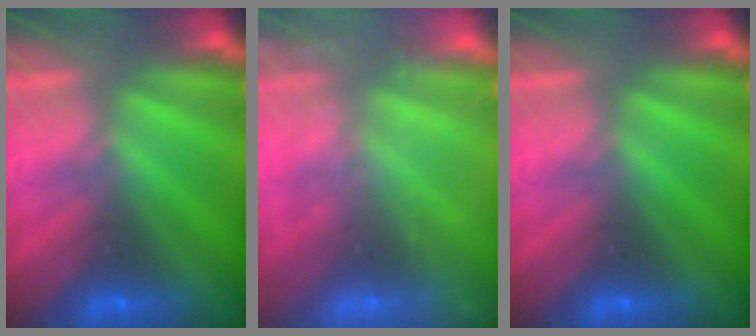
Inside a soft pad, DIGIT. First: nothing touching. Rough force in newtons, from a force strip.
{"total": 2.3}
{"total": 0.0}